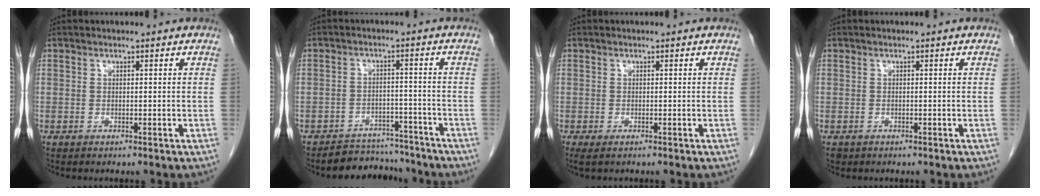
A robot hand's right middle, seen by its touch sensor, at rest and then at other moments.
{"total": 6.6, "force": [-6.2, 2.4, -0.4], "torque": [0.015, 0.016, -0.091]}
{"total": 1.5, "force": [-1.0, 0.3, 1.0], "torque": [-0.013, -0.005, -0.015]}
{"total": 0.6, "force": [-0.4, 0.5, 0.1], "torque": [-0.011, 0.001, -0.004]}